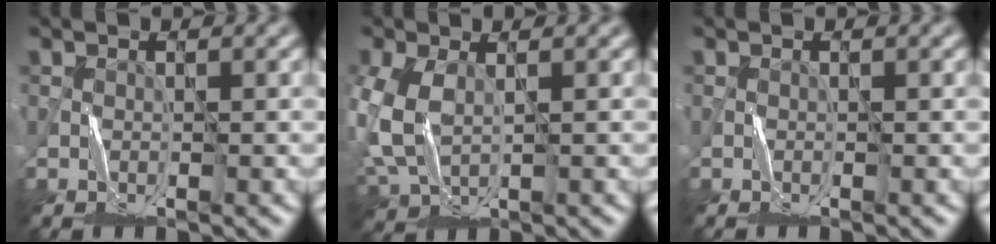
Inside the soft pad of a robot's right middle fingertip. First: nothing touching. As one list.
[{"total": 5.3, "force": [0.0, 3.4, 4.0], "torque": [-0.118, -0.003, 0.004]}, {"total": 0.0}]